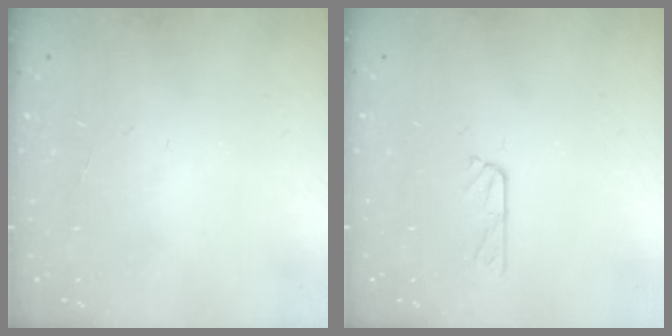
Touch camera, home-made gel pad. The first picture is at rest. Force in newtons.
{"total": 4.6, "press": 4.5, "slide": 0.5}